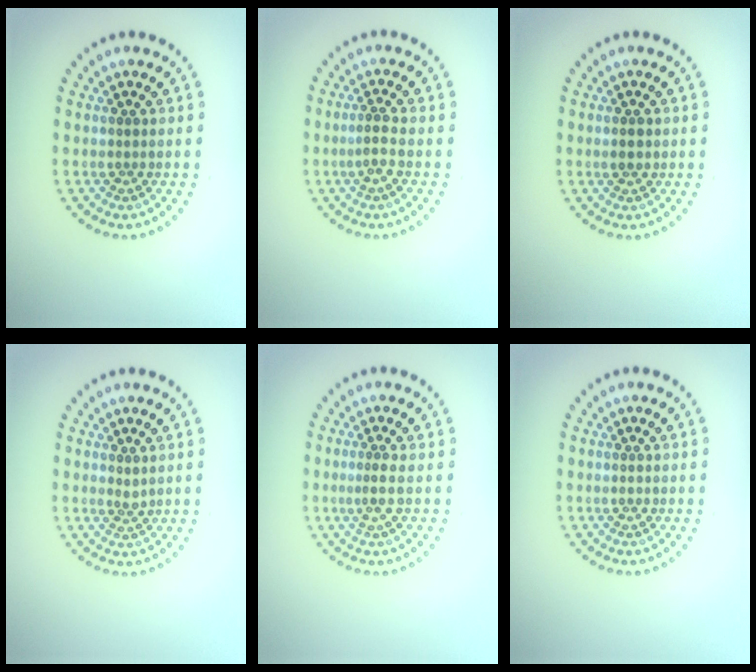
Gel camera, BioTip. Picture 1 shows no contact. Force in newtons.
{"total": 1.7, "press": 1.2, "slide": 1.2}
{"total": 1.5, "press": 1.5, "slide": 0.1}
{"total": 0.9, "press": 0.7, "slide": 0.5}
{"total": 1.6, "press": 1.0, "slide": 1.2}
{"total": 0.5, "press": 0.5, "slide": 0.1}